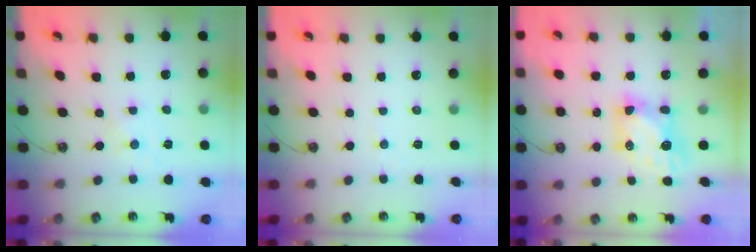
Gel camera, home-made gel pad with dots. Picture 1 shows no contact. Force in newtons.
{"total": 2.7, "press": 2.7, "slide": 0.3}
{"total": 6.7, "press": 6.7, "slide": 0.4}